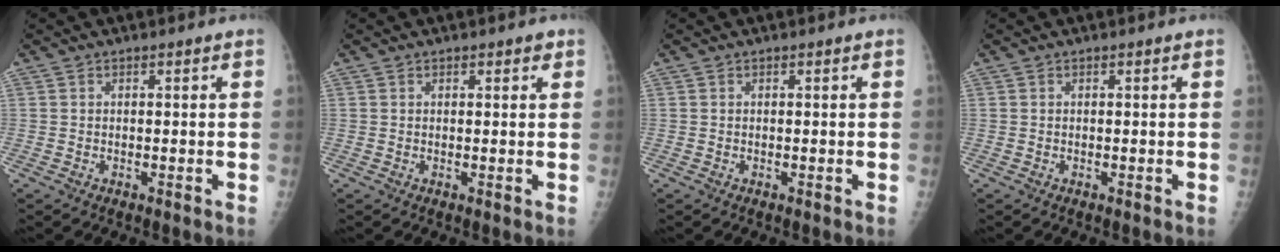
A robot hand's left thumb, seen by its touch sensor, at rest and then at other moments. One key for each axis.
{"total": 1.2, "fx": 0.8, "fy": 0.7, "fz": 0.5, "tx": 0.006, "ty": -0.003, "tz": 0.005}
{"total": 0.0}
{"total": 0.0}